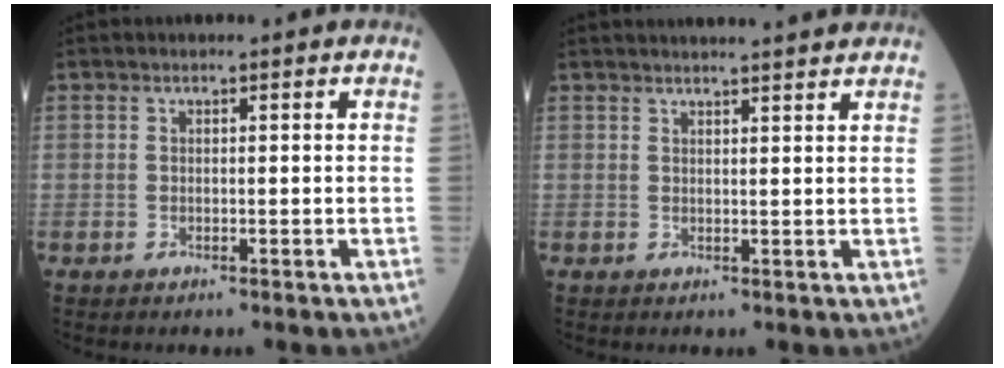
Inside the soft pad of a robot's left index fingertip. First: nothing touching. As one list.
[{"total": 10.2, "force": [9.5, 0.0, 3.6], "torque": [-0.046, 0.022, 0.108]}]